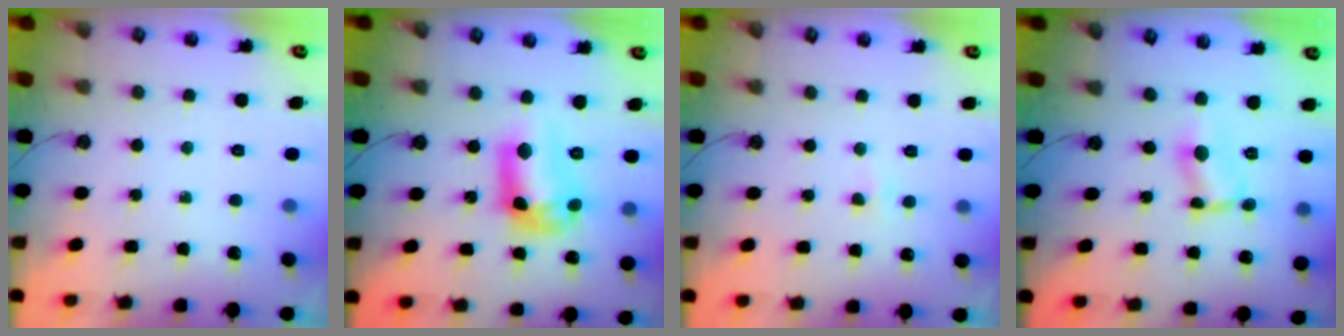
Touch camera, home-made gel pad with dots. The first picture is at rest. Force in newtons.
{"total": 12.3, "press": 12.3, "slide": 1.3}
{"total": 3.0, "press": 2.9, "slide": 0.6}
{"total": 1.6, "press": 1.5, "slide": 0.1}